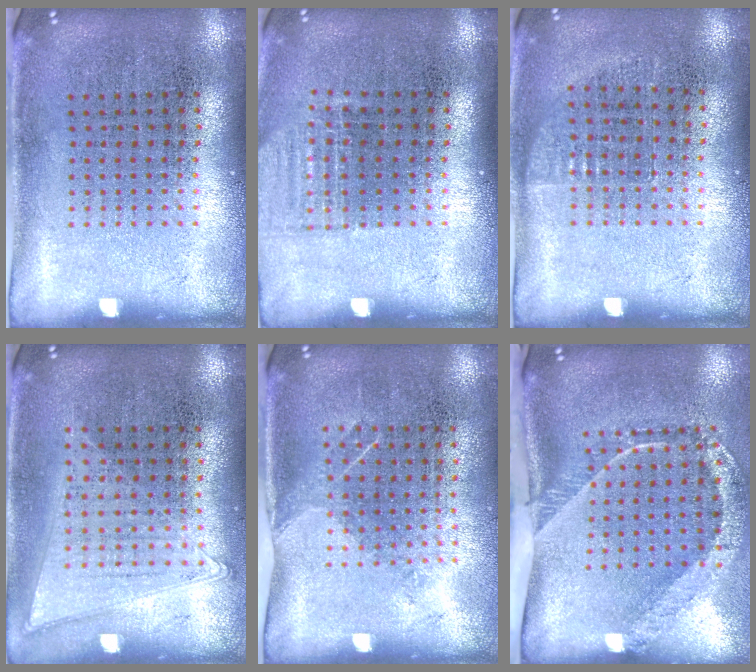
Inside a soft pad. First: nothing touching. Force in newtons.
{"total": 1.0, "press": 1.0, "slide": 0.4}
{"total": 0.7, "press": 0.6, "slide": 0.3}
{"total": 1.0, "press": 1.0, "slide": 0.3}
{"total": 1.2, "press": 1.0, "slide": 0.7}
{"total": 2.5, "press": 1.6, "slide": 1.8}